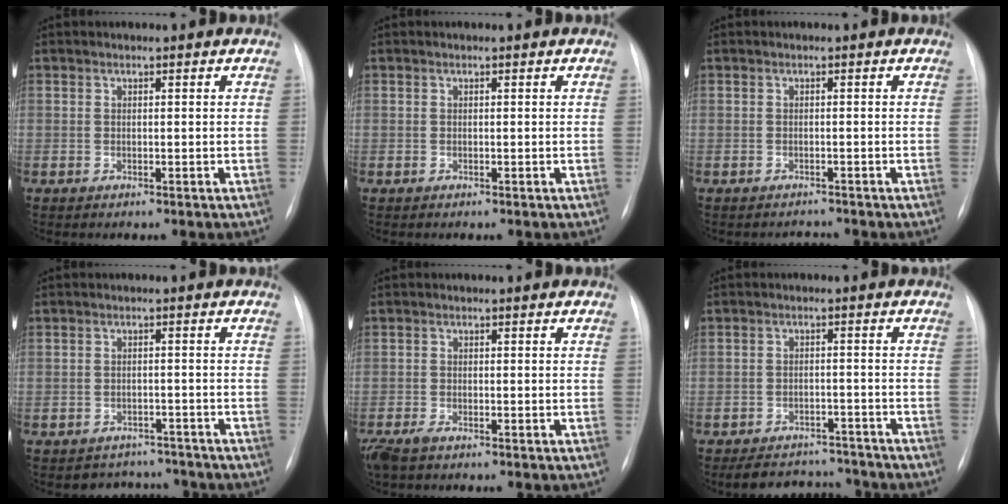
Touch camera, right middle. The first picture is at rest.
{"total": 0.0}
{"total": 1.0, "force": [-1.0, 0.0, -0.4], "torque": [0.009, -0.007, -0.012]}
{"total": 4.8, "force": [-4.2, 2.1, -0.7], "torque": [0.012, 0.021, -0.056]}
{"total": 3.4, "force": [-2.5, 1.2, 2.1], "torque": [-0.048, -0.010, -0.043]}
{"total": 9.3, "force": [-8.6, 3.2, 1.6], "torque": [-0.014, 0.012, -0.114]}